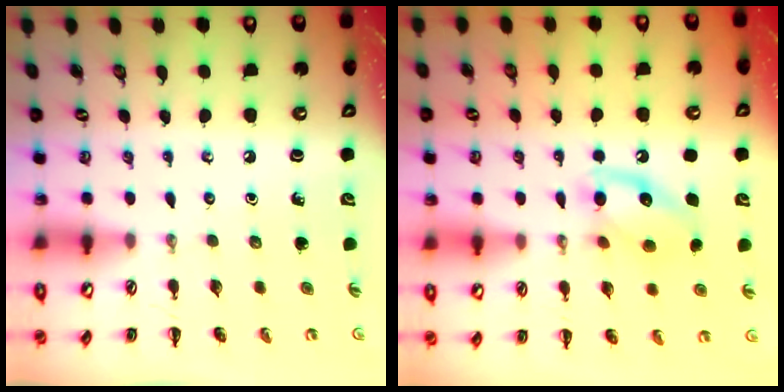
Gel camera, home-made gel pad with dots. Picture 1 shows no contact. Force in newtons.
{"total": 12.7, "press": 12.6, "slide": 1.4}